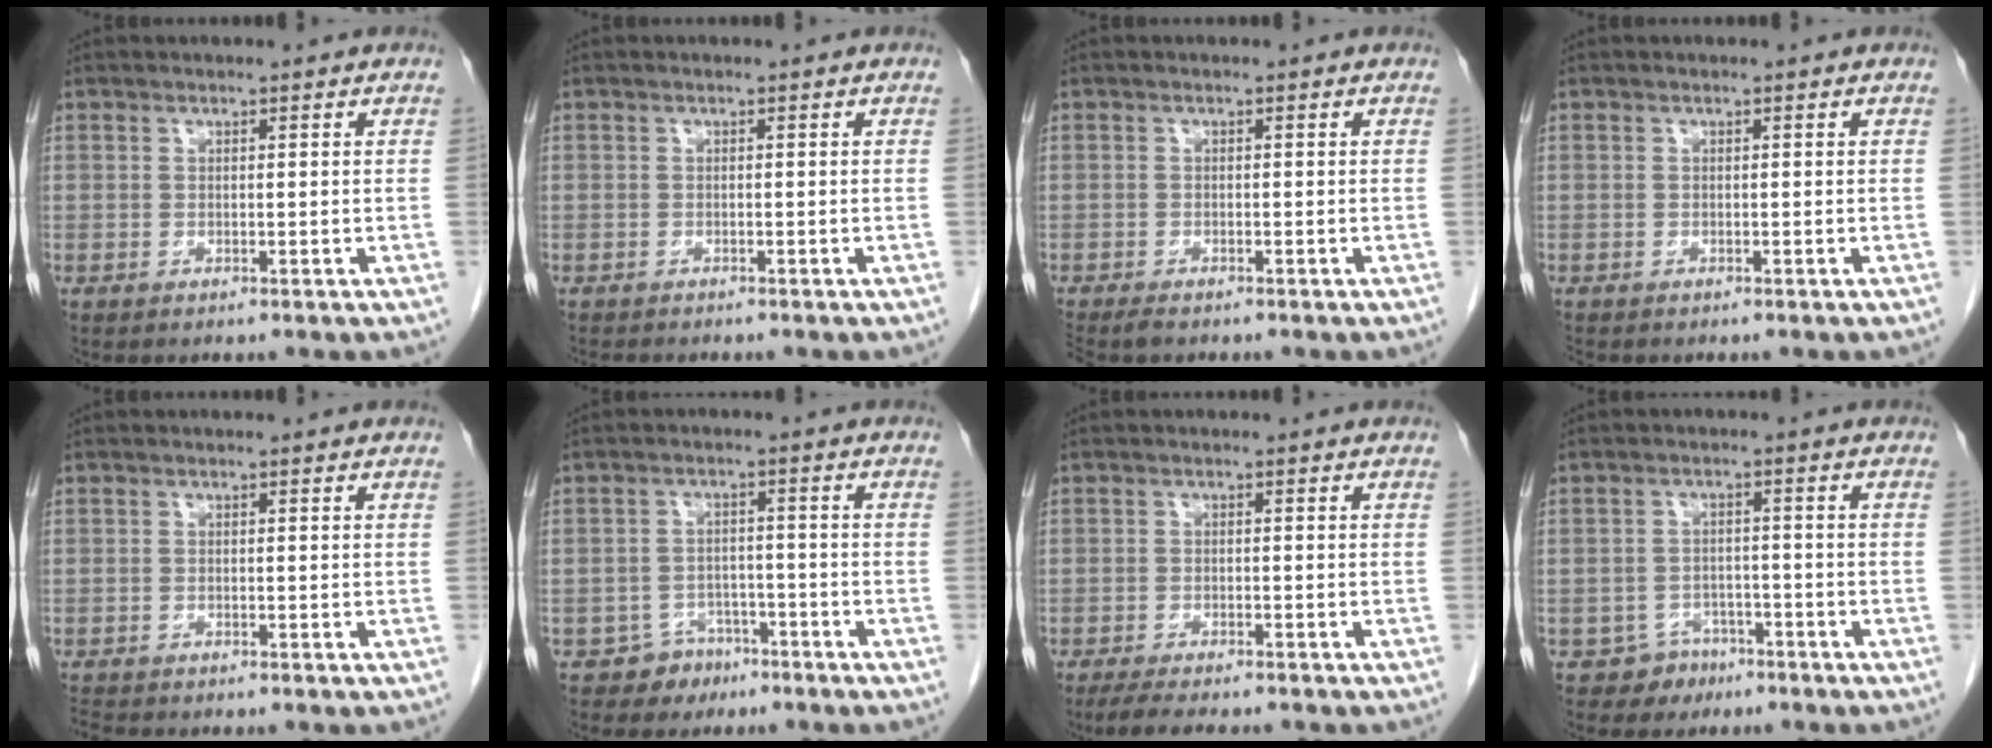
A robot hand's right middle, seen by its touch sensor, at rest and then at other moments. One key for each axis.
{"total": 3.0, "fx": -2.7, "fy": 0.5, "fz": 1.3, "tx": -0.022, "ty": -0.009, "tz": -0.036}
{"total": 3.1, "fx": -2.6, "fy": 0.8, "fz": 1.4, "tx": -0.024, "ty": -0.009, "tz": -0.041}
{"total": 0.6, "fx": -0.6, "fy": 0.2, "fz": 0.1, "tx": -0.007, "ty": -0.001, "tz": -0.013}
{"total": 1.5, "fx": -1.5, "fy": 0.0, "fz": 0.2, "tx": -0.010, "ty": -0.010, "tz": -0.026}
{"total": 3.9, "fx": -2.7, "fy": 2.8, "fz": 0.0, "tx": 0.003, "ty": 0.013, "tz": -0.037}
{"total": 6.3, "fx": -5.3, "fy": 1.0, "fz": 3.2, "tx": -0.048, "ty": -0.012, "tz": -0.081}
{"total": 3.6, "fx": -2.4, "fy": 2.6, "fz": -0.1, "tx": 0.004, "ty": 0.012, "tz": -0.033}